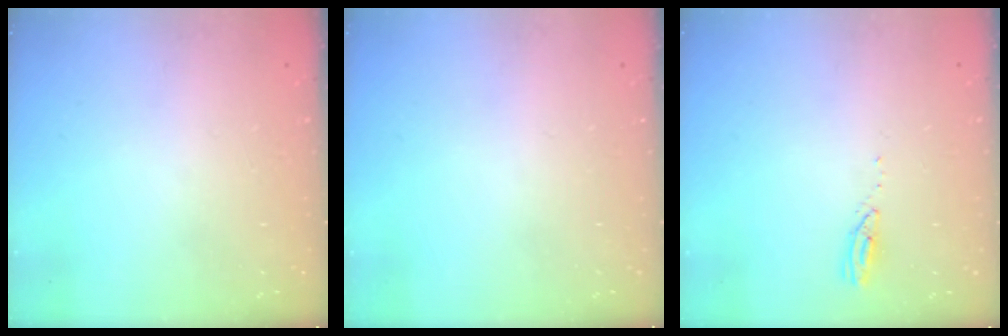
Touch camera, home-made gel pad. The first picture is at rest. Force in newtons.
{"total": 0.0}
{"total": 2.8, "press": 2.8, "slide": 0.4}